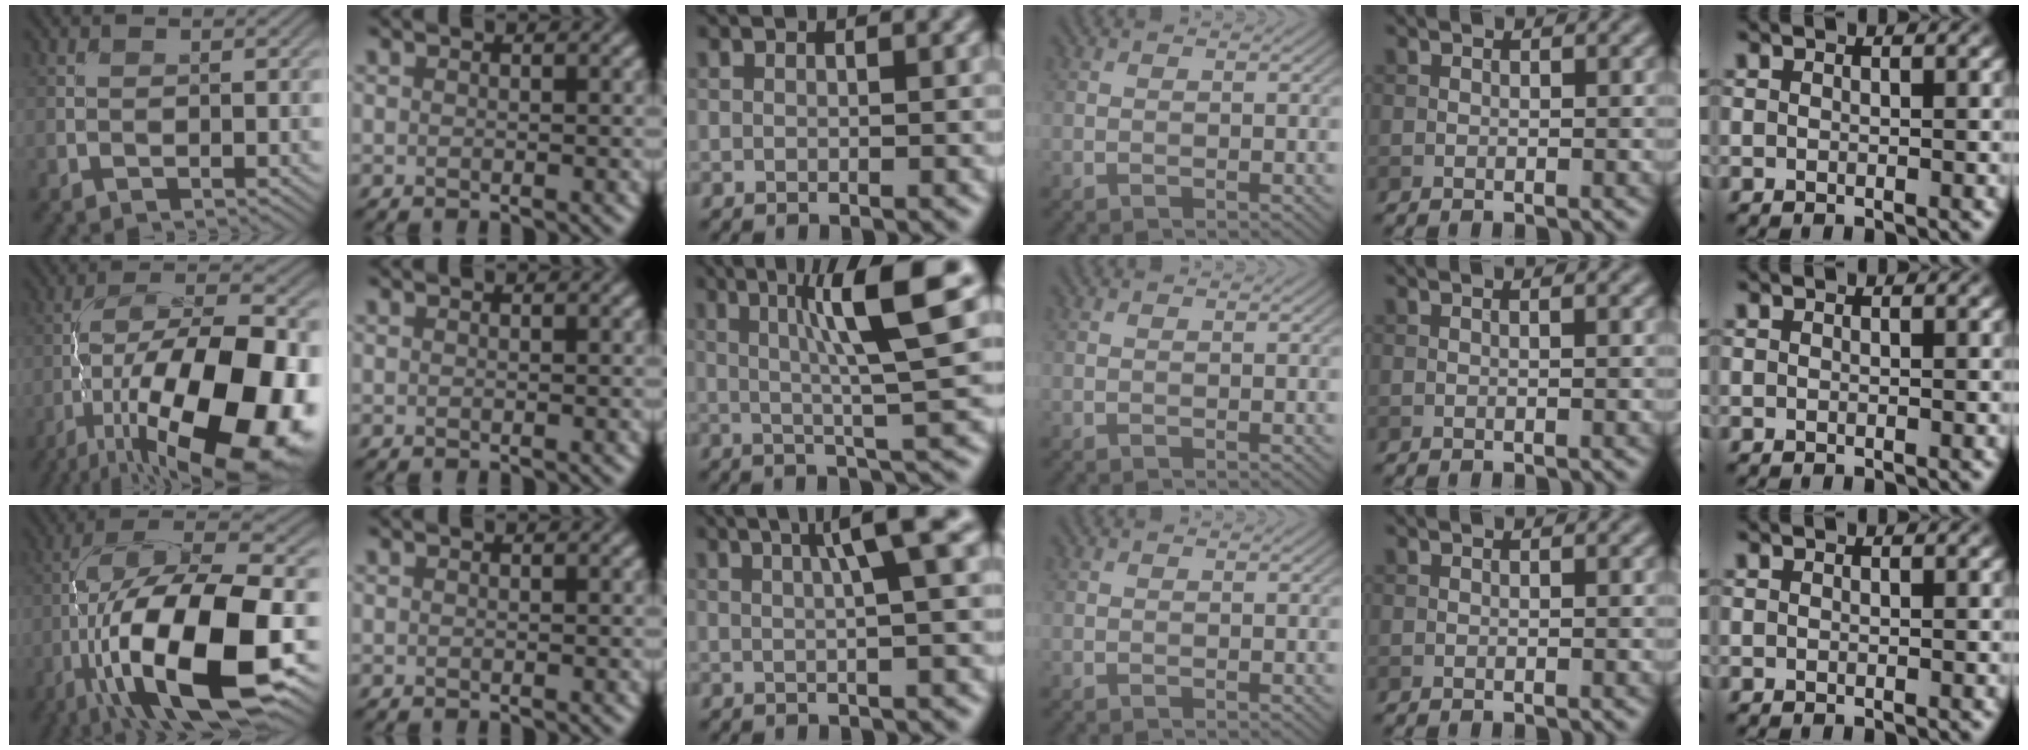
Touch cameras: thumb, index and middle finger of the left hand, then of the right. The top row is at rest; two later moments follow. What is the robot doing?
{"motion": "unscrew", "object": "medicine bottle"}